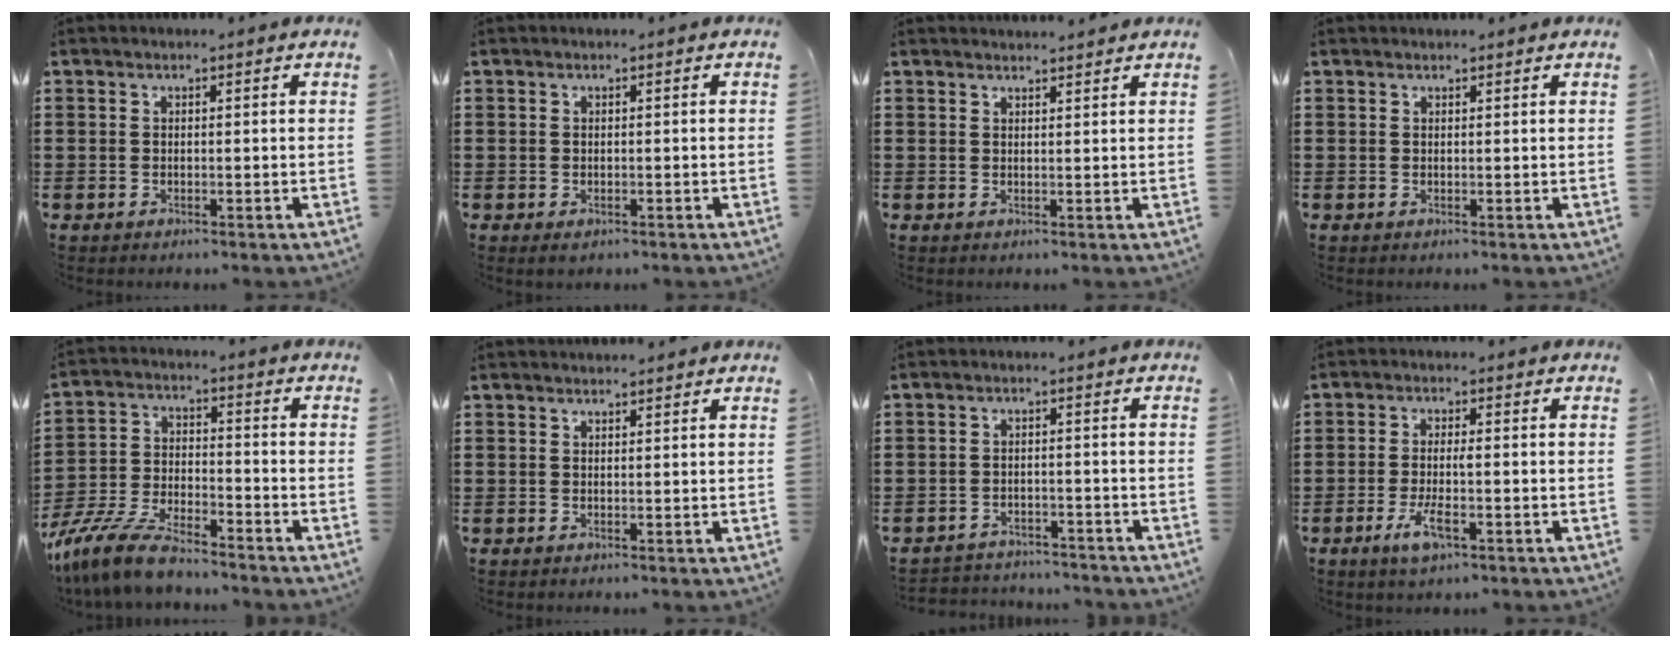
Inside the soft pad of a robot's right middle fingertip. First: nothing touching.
{"total": 0.0}
{"total": 1.6, "force": [1.5, 0.1, 0.2], "torque": [0.001, -0.002, 0.027]}
{"total": 0.5, "force": [0.5, 0.1, 0.0], "torque": [0.006, -0.003, 0.008]}
{"total": 9.0, "force": [-8.1, 1.5, 3.6], "torque": [-0.084, 0.011, -0.161]}
{"total": 0.9, "force": [0.9, 0.1, 0.0], "torque": [-0.002, -0.001, 0.018]}
{"total": 2.8, "force": [-2.7, 0.3, -0.1], "torque": [-0.004, 0.000, -0.060]}
{"total": 4.3, "force": [-1.5, 1.2, 3.8], "torque": [-0.083, -0.004, -0.035]}